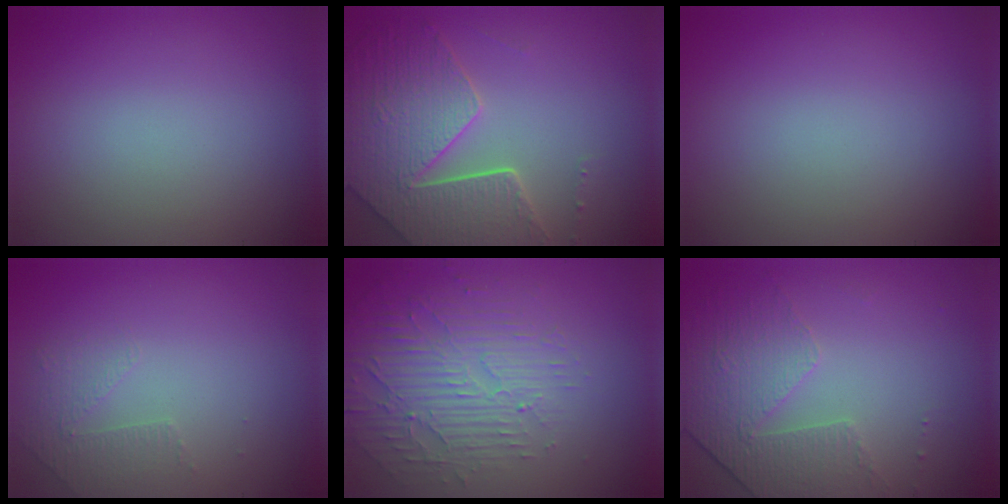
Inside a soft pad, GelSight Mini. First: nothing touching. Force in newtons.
{"total": 6.9, "press": 5.3, "slide": 4.4}
{"total": 0.0}
{"total": 1.4, "press": 0.8, "slide": 1.1}
{"total": 5.3, "press": 3.4, "slide": 4.0}
{"total": 4.7, "press": 3.1, "slide": 3.5}